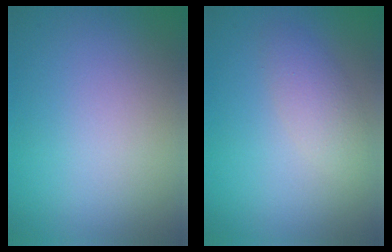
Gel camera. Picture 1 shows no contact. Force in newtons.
{"total": 2.2, "press": 2.2, "slide": 0.0}